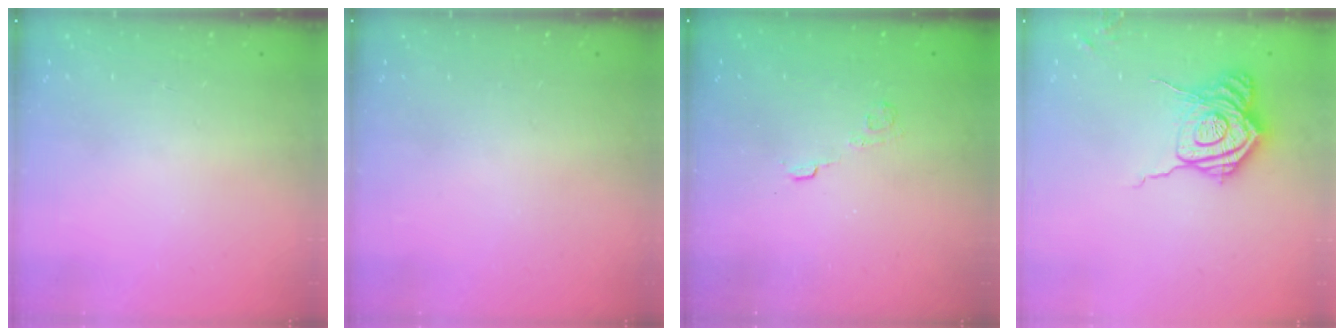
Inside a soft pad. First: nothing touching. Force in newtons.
{"total": 0.0}
{"total": 2.7, "press": 2.3, "slide": 1.4}
{"total": 16.2, "press": 16.2, "slide": 0.5}